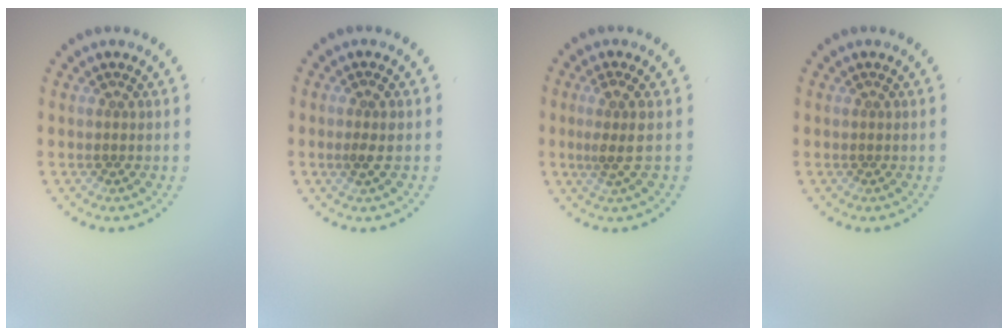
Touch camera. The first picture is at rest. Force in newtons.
{"total": 1.1, "press": 1.1, "slide": 0.4}
{"total": 2.2, "press": 1.5, "slide": 1.6}
{"total": 0.0}